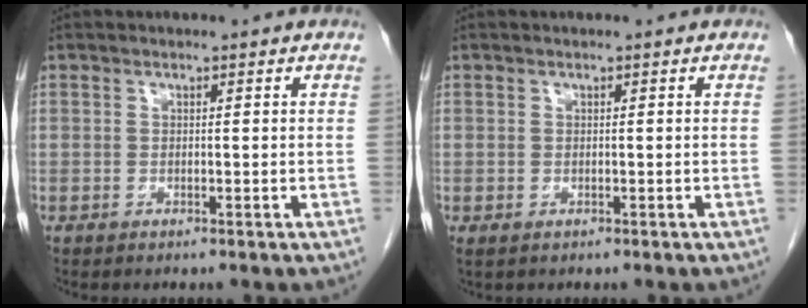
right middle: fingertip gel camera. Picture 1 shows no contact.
{"total": 0.6, "force": [-0.1, 0.4, 0.4], "torque": [-0.012, -0.003, 0.004]}